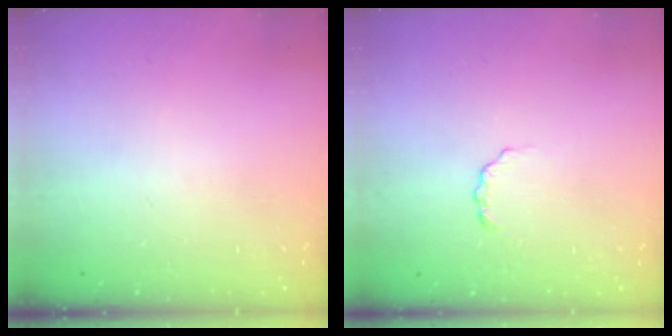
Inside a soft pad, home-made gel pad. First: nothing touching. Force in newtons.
{"total": 2.6, "press": 2.6, "slide": 0.3}